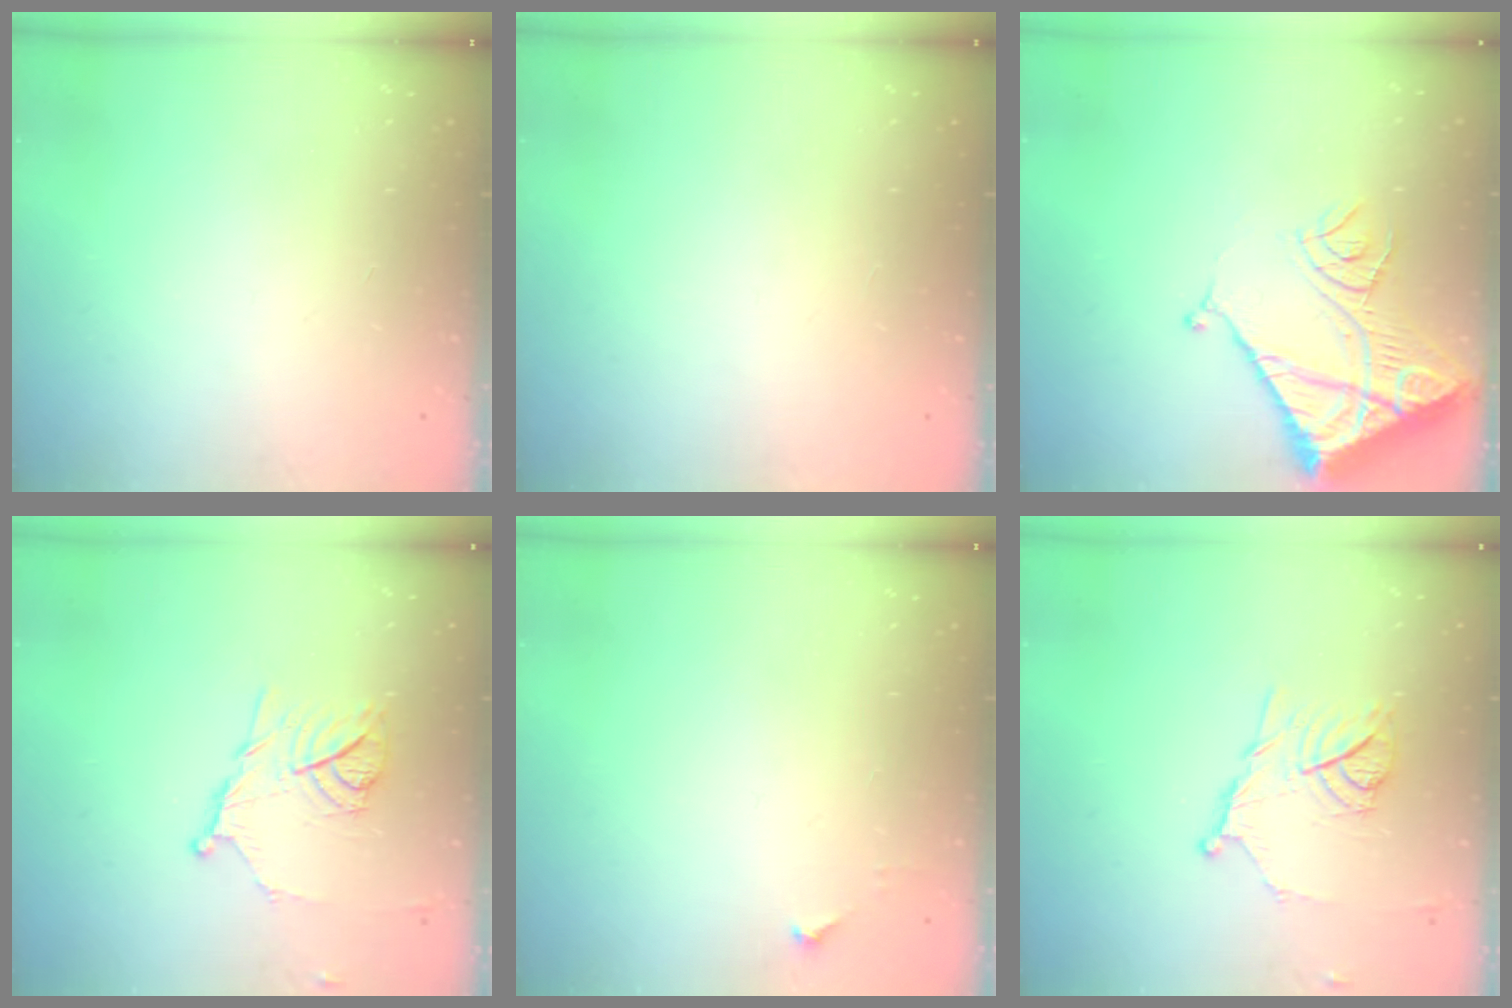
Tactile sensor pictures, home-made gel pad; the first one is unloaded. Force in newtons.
{"total": 1.5, "press": 1.5, "slide": 0.1}
{"total": 13.7, "press": 13.6, "slide": 1.6}
{"total": 11.4, "press": 11.3, "slide": 0.7}
{"total": 3.4, "press": 3.3, "slide": 0.5}
{"total": 11.4, "press": 11.3, "slide": 0.7}